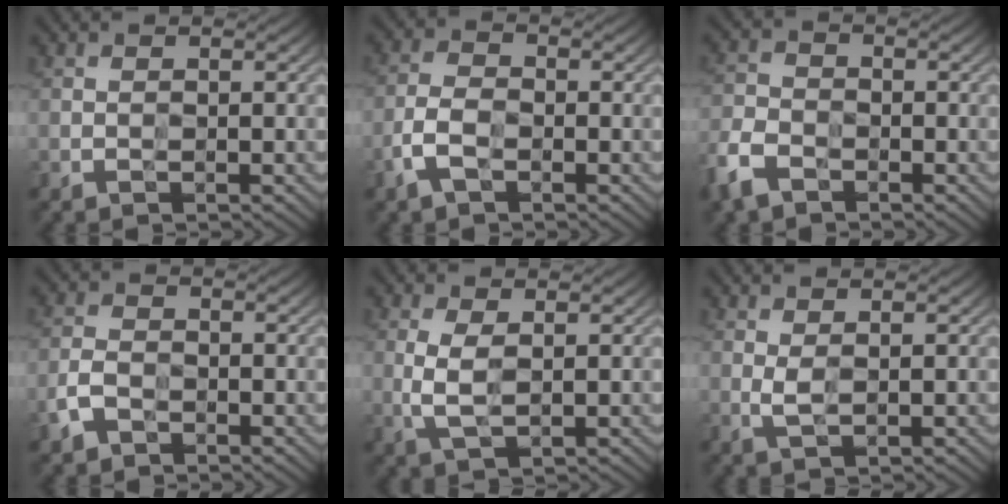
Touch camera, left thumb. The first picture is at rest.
{"total": 4.5, "force": [-2.7, 2.6, 2.6], "torque": [-0.056, -0.004, -0.060]}
{"total": 6.2, "force": [-4.5, 3.5, 2.4], "torque": [-0.060, -0.011, -0.097]}
{"total": 3.8, "force": [-2.6, 2.3, 1.5], "torque": [-0.033, -0.007, -0.055]}
{"total": 3.5, "force": [0.3, 1.6, 3.1], "torque": [-0.074, -0.004, 0.007]}
{"total": 1.5, "force": [0.6, 0.4, 1.3], "torque": [-0.032, -0.001, 0.012]}